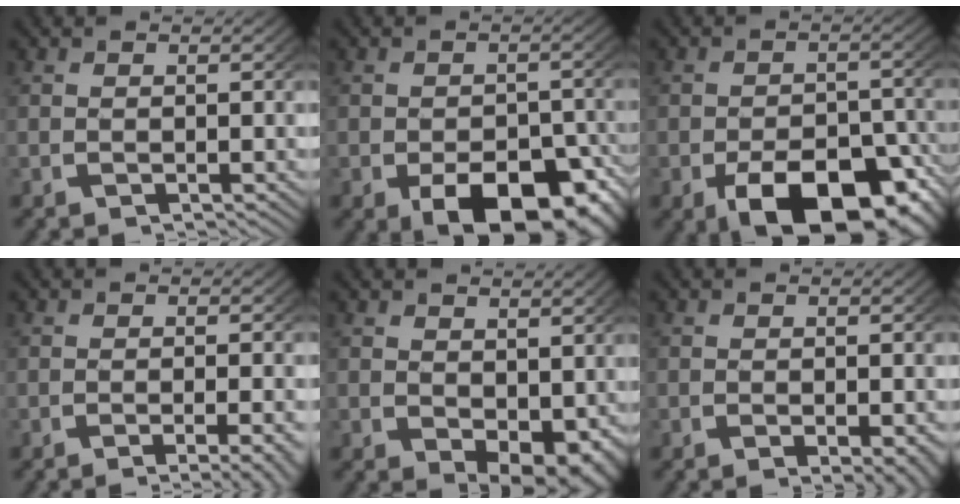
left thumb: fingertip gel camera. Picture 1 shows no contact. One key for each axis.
{"total": 9.2, "fx": -3.8, "fy": 5.3, "fz": 6.5, "tx": -0.096, "ty": -0.049, "tz": -0.036}
{"total": 10.9, "fx": -5.0, "fy": 6.0, "fz": 7.6, "tx": -0.117, "ty": -0.050, "tz": -0.054}
{"total": 4.4, "fx": -2.7, "fy": 1.2, "fz": 3.3, "tx": -0.049, "ty": -0.011, "tz": -0.036}
{"total": 4.3, "fx": -0.1, "fy": 2.6, "fz": 3.4, "tx": -0.050, "ty": -0.030, "tz": 0.019}
{"total": 2.2, "fx": -0.8, "fy": 0.8, "fz": 1.9, "tx": -0.027, "ty": -0.009, "tz": -0.007}